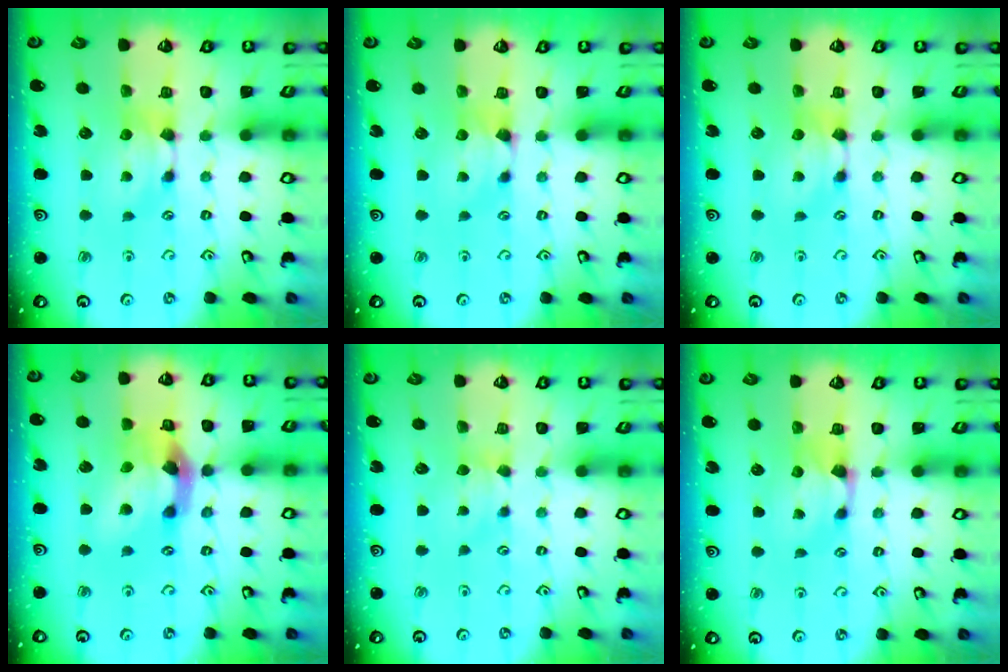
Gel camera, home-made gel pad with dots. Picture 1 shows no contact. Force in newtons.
{"total": 0.0}
{"total": 0.0}
{"total": 7.4, "press": 6.9, "slide": 2.6}
{"total": 1.7, "press": 1.6, "slide": 0.4}
{"total": 0.6, "press": 0.1, "slide": 0.6}